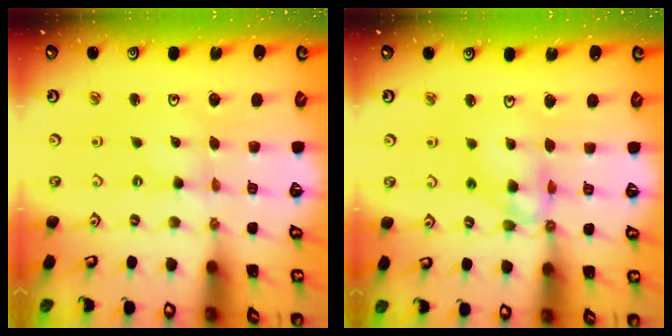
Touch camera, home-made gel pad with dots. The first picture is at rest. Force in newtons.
{"total": 11.4, "press": 11.3, "slide": 1.2}